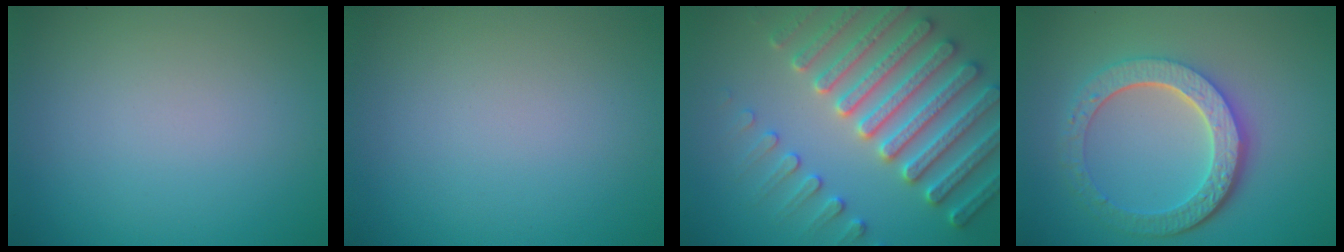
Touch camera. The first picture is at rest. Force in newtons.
{"total": 0.0}
{"total": 7.7, "press": 7.4, "slide": 1.9}
{"total": 6.2, "press": 4.6, "slide": 4.2}